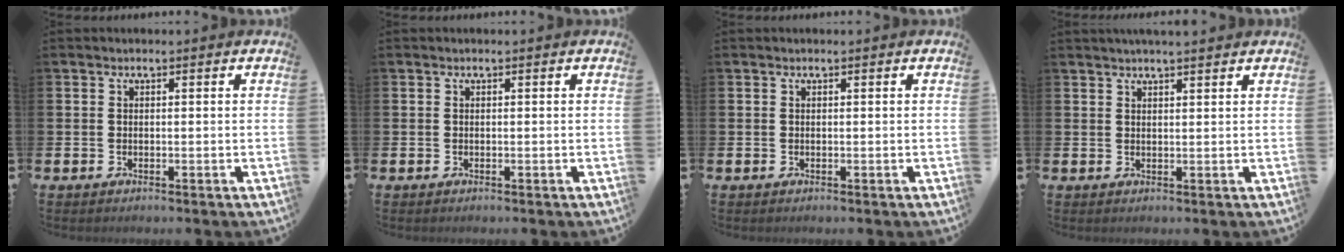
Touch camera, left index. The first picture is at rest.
{"total": 0.0}
{"total": 0.0}
{"total": 2.5, "force": [2.3, 0.1, 0.8], "torque": [-0.010, -0.007, 0.040]}